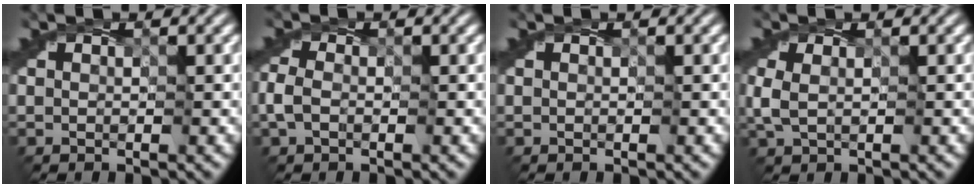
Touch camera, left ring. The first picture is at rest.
{"total": 1.5, "force": [-0.6, 1.0, 0.8], "torque": [-0.024, 0.007, -0.016]}
{"total": 0.0}
{"total": 1.5, "force": [0.1, 1.0, 1.2], "torque": [-0.037, 0.001, 0.002]}